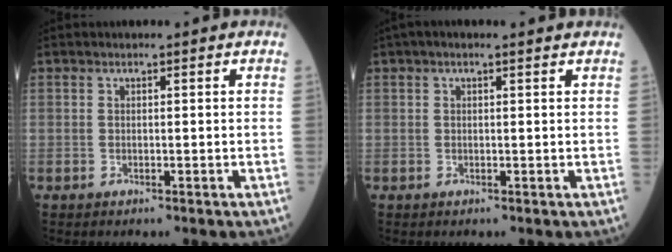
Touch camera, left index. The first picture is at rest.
{"total": 2.6, "force": [1.9, 0.4, 1.7], "torque": [-0.031, 0.027, 0.027]}